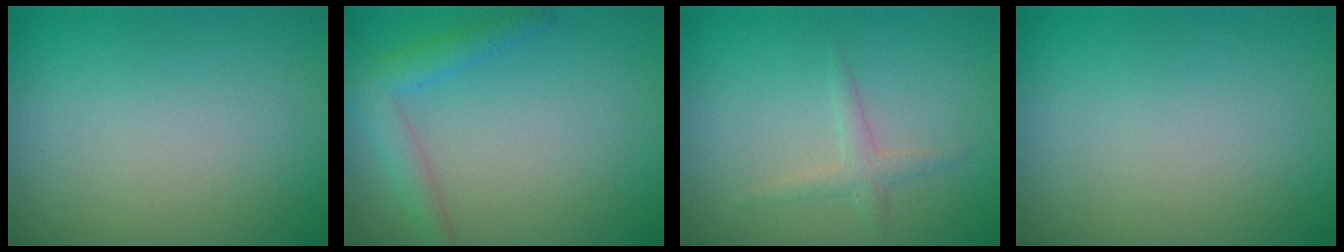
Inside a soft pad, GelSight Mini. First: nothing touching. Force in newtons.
{"total": 2.9, "press": 2.9, "slide": 0.1}
{"total": 1.3, "press": 1.3, "slide": 0.1}
{"total": 0.0}